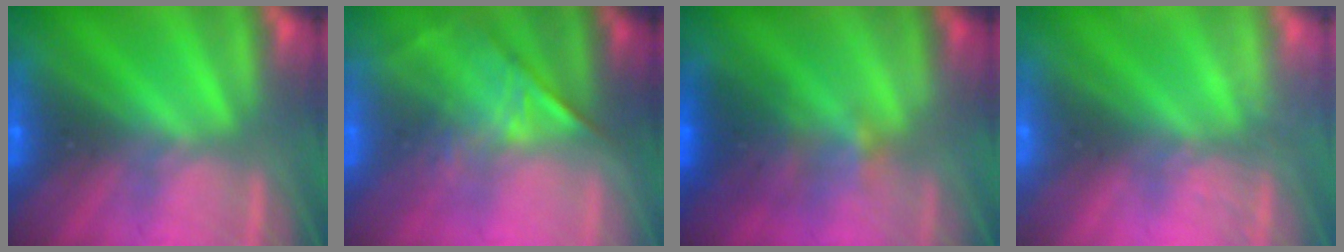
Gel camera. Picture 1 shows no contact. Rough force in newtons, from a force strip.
{"total": 1.1}
{"total": 3.7}
{"total": 2.7}